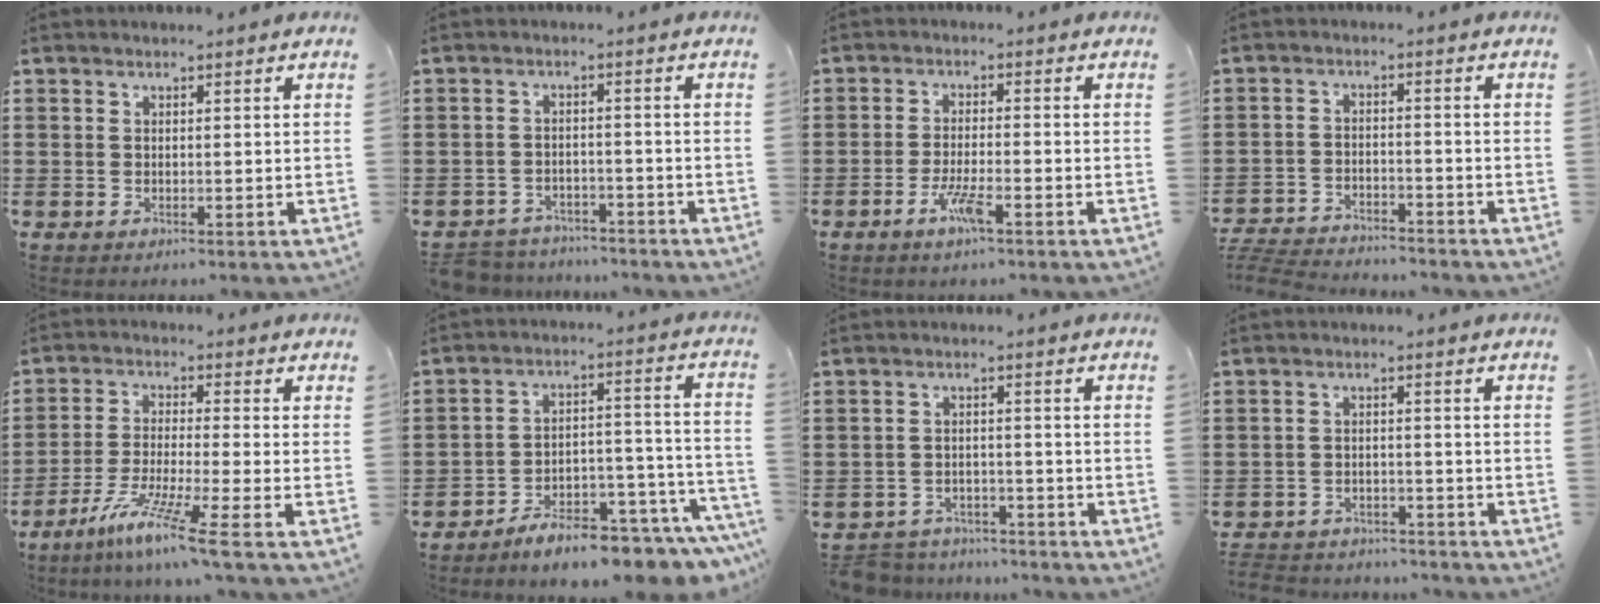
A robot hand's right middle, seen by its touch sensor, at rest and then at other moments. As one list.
[{"total": 3.7, "force": [-3.6, 0.7, -0.2], "torque": [-0.012, -0.002, -0.081]}, {"total": 4.5, "force": [-2.5, 0.6, 3.8], "torque": [-0.080, -0.007, -0.048]}, {"total": 5.0, "force": [-4.9, 0.6, 0.6], "torque": [-0.022, 0.002, -0.104]}, {"total": 8.3, "force": [-5.9, -0.9, 5.8], "torque": [-0.121, -0.020, -0.118]}, {"total": 6.6, "force": [-6.4, 0.5, 1.8], "torque": [-0.023, 0.012, -0.120]}, {"total": 4.1, "force": [-4.0, 0.7, -0.1], "torque": [-0.011, 0.002, -0.088]}, {"total": 3.3, "force": [-3.2, 0.7, -0.1], "torque": [-0.005, 0.001, -0.071]}]